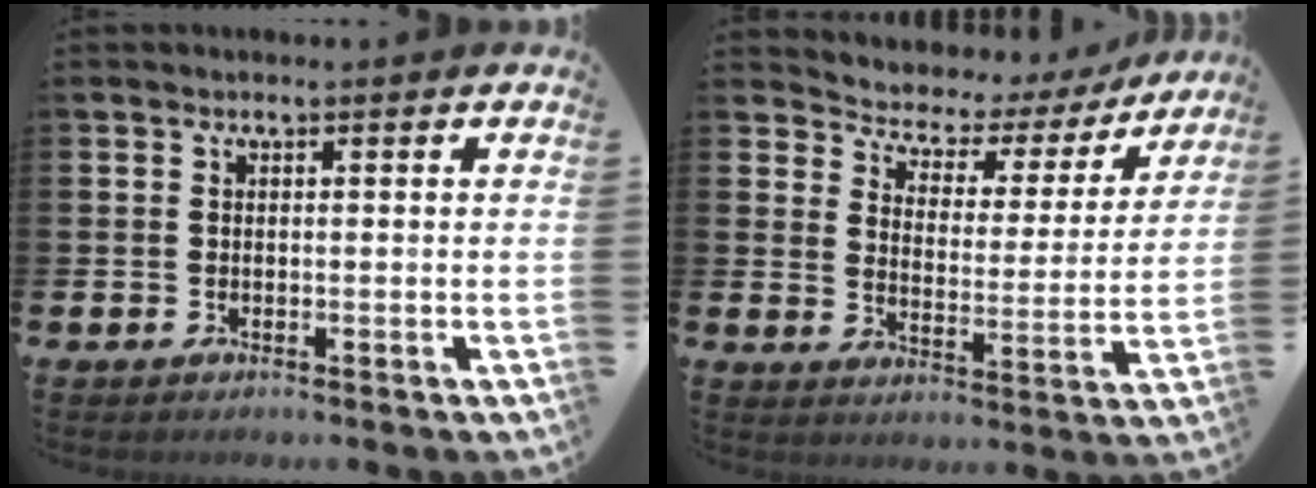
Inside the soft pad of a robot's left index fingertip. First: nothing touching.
{"total": 5.0, "force": [4.4, 2.3, 0.4], "torque": [-0.040, -0.038, 0.069]}